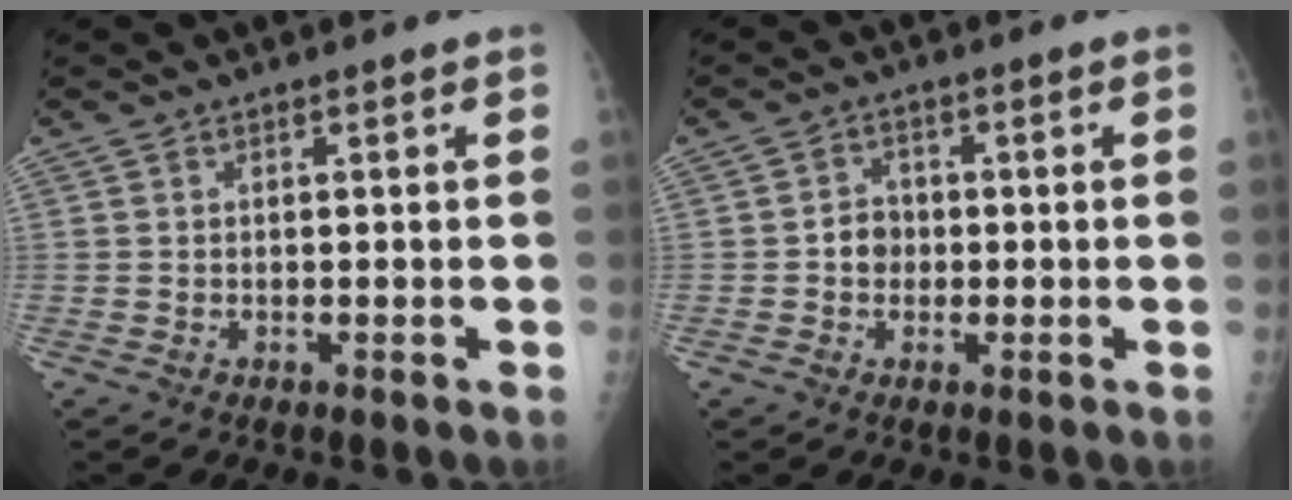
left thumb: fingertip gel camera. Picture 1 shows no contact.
{"total": 3.6, "force": [-0.5, 3.2, 1.5], "torque": [-0.004, 0.009, -0.014]}